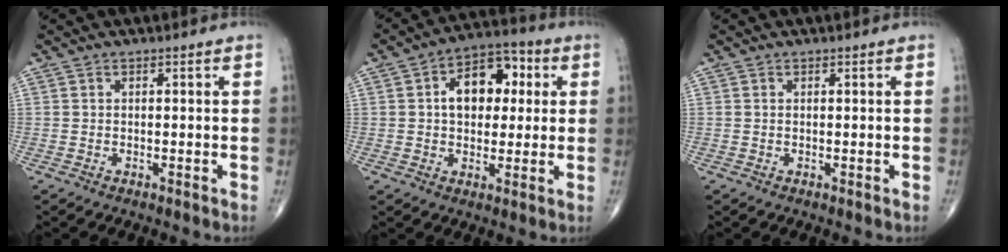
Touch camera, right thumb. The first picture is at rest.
{"total": 12.2, "force": [2.3, 8.0, 8.9], "torque": [-0.099, 0.021, 0.028]}
{"total": 0.0}